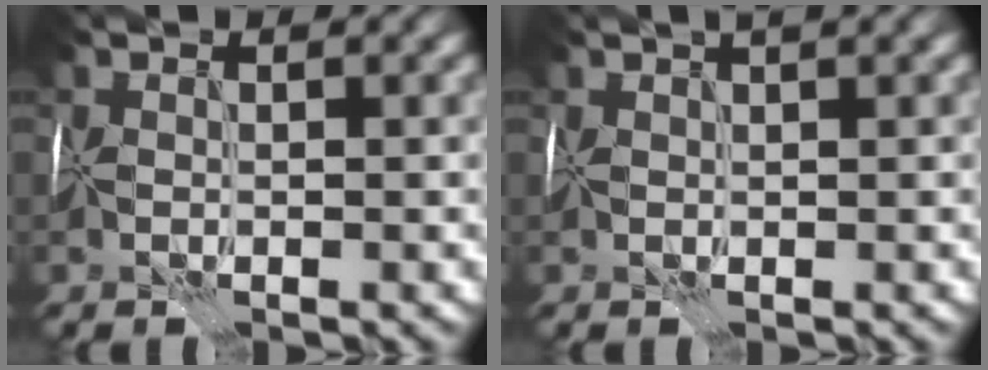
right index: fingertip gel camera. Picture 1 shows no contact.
{"total": 2.1, "force": [1.2, 0.4, 1.7], "torque": [-0.024, 0.016, 0.014]}